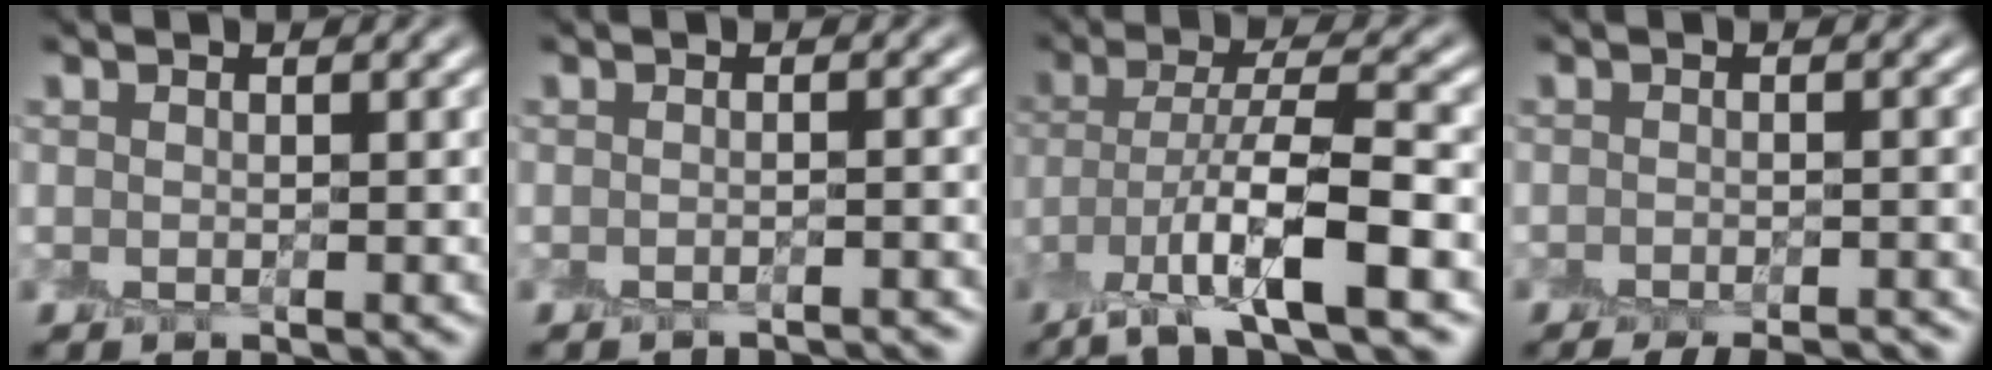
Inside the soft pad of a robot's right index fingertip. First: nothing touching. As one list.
[{"total": 2.2, "force": [-2.2, -0.1, 0.2], "torque": [0.008, -0.001, -0.028]}, {"total": 8.5, "force": [-4.6, 1.5, 7.0], "torque": [-0.123, 0.002, -0.087]}, {"total": 4.9, "force": [-4.2, 1.1, 2.1], "torque": [-0.025, -0.003, -0.045]}]